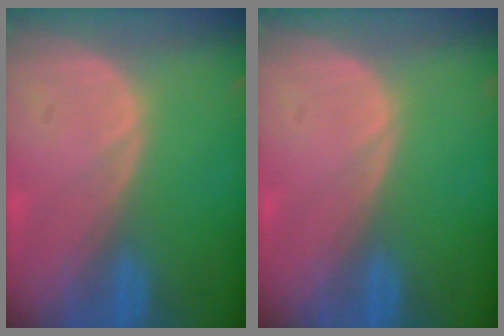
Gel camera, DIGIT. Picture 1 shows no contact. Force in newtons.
{"total": 0.0}